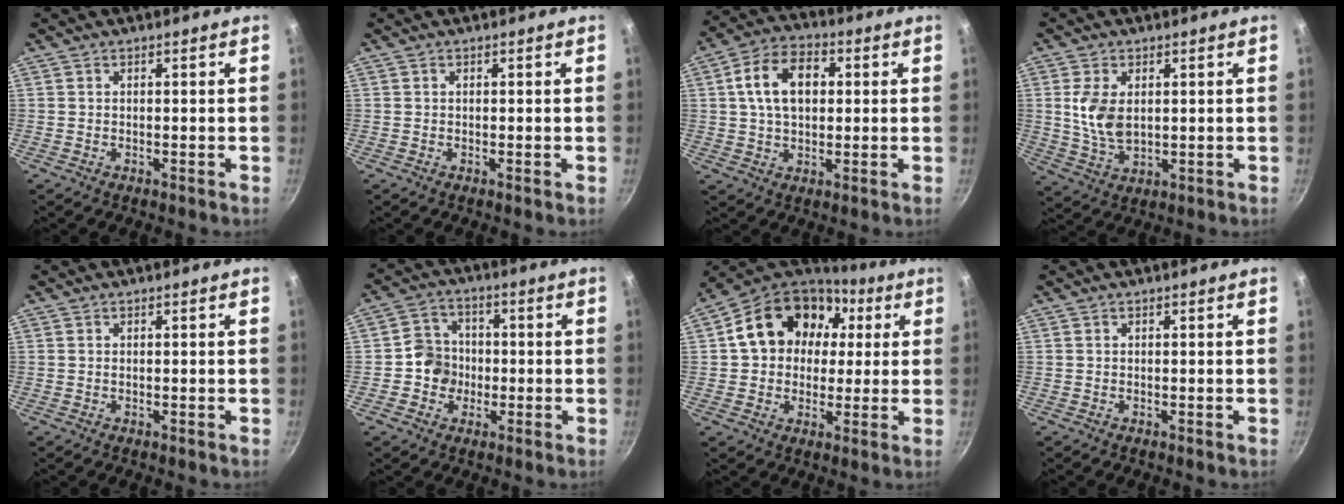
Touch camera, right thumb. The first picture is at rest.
{"total": 0.0}
{"total": 11.9, "force": [2.1, 7.9, 8.6], "torque": [-0.126, 0.018, 0.026]}
{"total": 7.8, "force": [1.3, 4.7, 6.1], "torque": [-0.120, -0.013, 0.030]}
{"total": 0.0}
{"total": 6.8, "force": [-1.1, 6.3, 2.3], "torque": [-0.002, 0.019, -0.034]}
{"total": 18.8, "force": [4.4, 14.7, 11.0], "torque": [-0.161, 0.031, 0.063]}
{"total": 0.0}